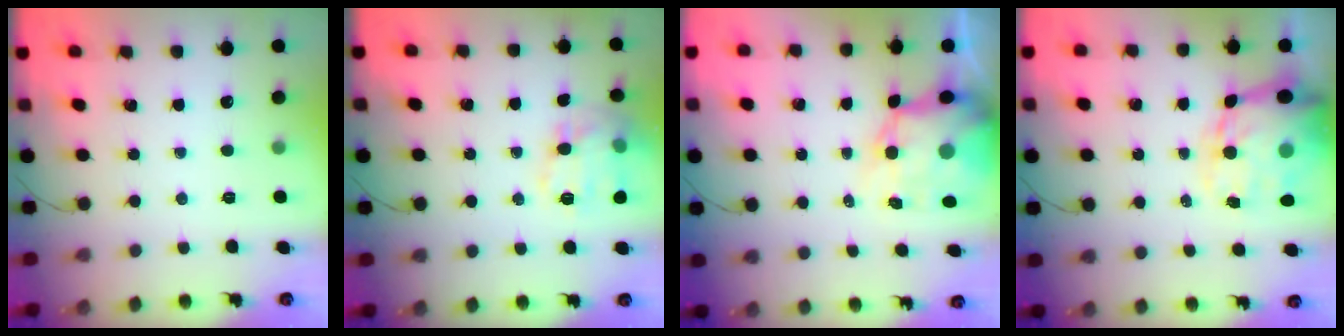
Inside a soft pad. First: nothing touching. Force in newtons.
{"total": 15.0, "press": 15.0, "slide": 0.8}
{"total": 10.4, "press": 9.9, "slide": 3.3}
{"total": 17.6, "press": 17.0, "slide": 4.7}